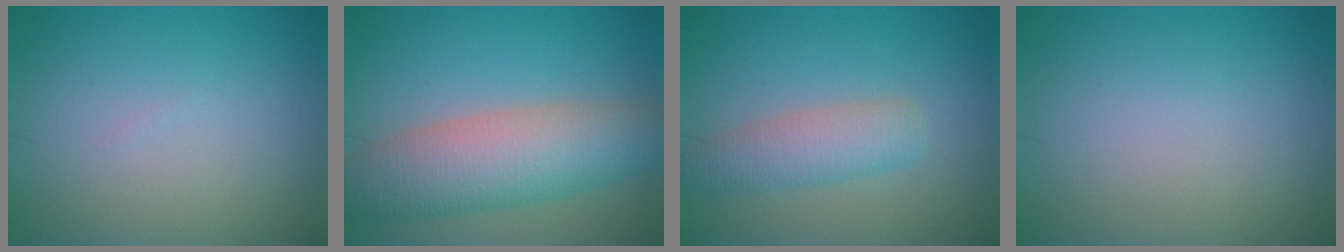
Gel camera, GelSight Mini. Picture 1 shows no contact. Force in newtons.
{"total": 8.0, "press": 8.0, "slide": 0.4}
{"total": 3.5, "press": 3.5, "slide": 0.1}
{"total": 0.0}